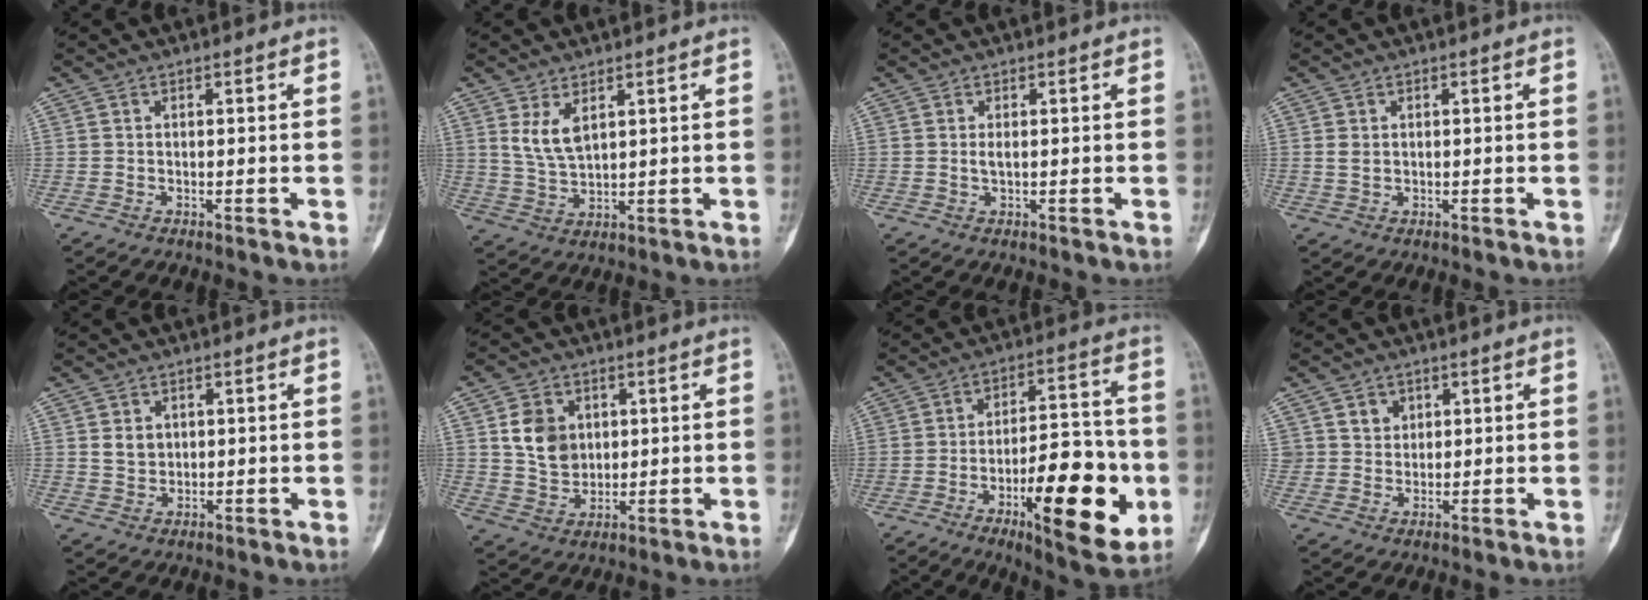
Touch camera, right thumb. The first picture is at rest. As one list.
[{"total": 5.6, "force": [2.7, 2.5, 4.2], "torque": [-0.080, -0.019, 0.064]}, {"total": 1.0, "force": [0.1, 0.3, 0.9], "torque": [-0.021, -0.002, 0.003]}, {"total": 1.8, "force": [0.5, 1.4, 1.2], "torque": [-0.021, 0.000, 0.015]}, {"total": 3.1, "force": [0.9, 2.6, 1.5], "torque": [-0.012, -0.006, 0.020]}, {"total": 8.8, "force": [2.3, 7.1, 4.7], "torque": [-0.056, -0.015, 0.050]}, {"total": 20.7, "force": [-6.3, 7.4, 18.2], "torque": [-0.239, 0.021, -0.086]}, {"total": 3.7, "force": [1.7, 3.2, 0.9], "torque": [0.004, -0.010, 0.031]}]